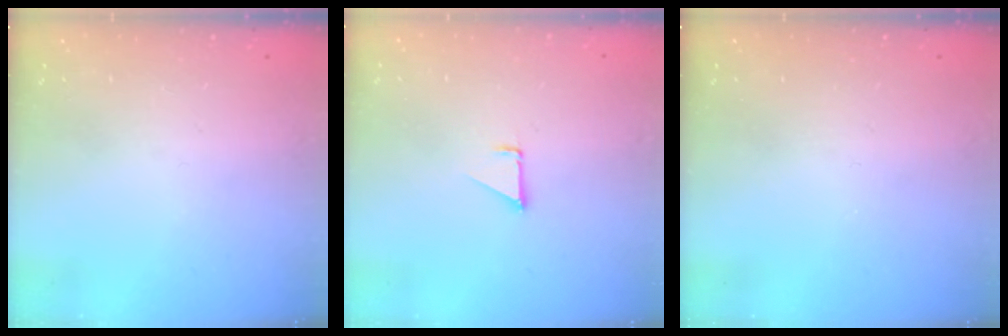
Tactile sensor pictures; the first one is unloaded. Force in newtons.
{"total": 1.5, "press": 1.5, "slide": 0.1}
{"total": 0.0}